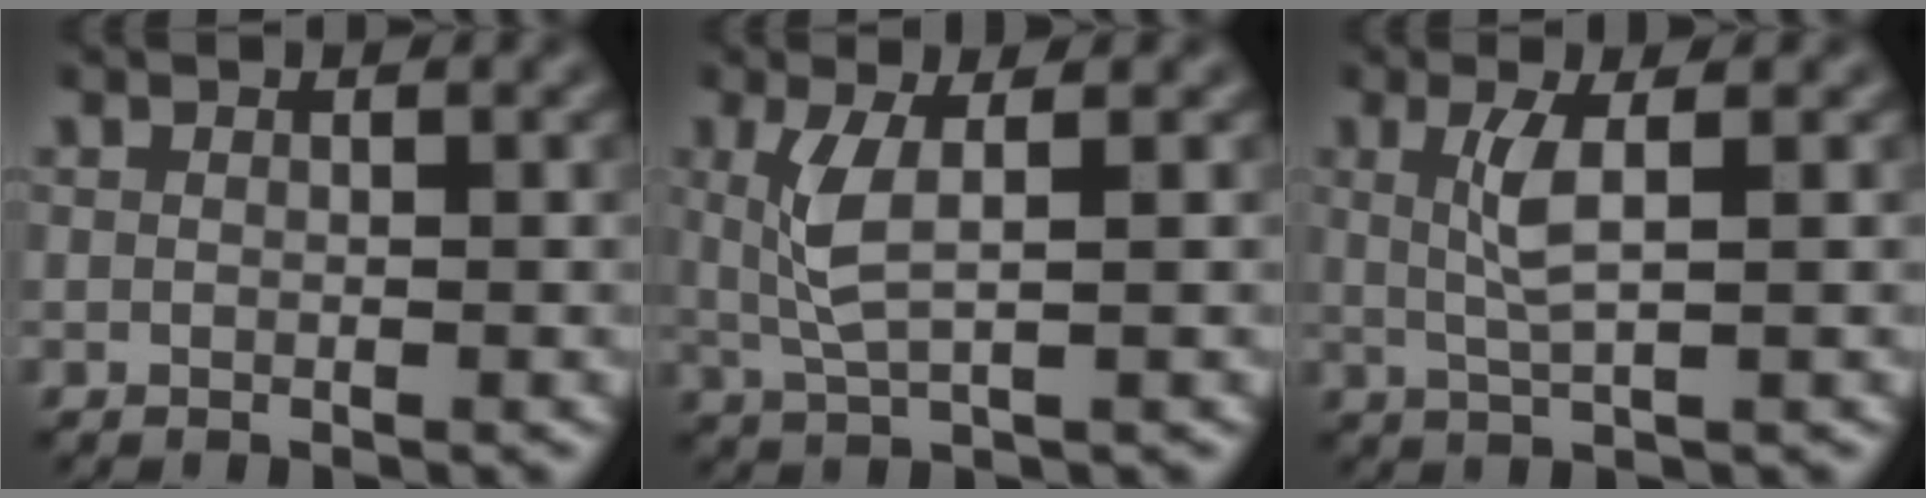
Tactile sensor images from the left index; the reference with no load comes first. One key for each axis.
{"total": 3.0, "fx": 0.1, "fy": 0.7, "fz": 2.9, "tx": -0.066, "ty": -0.001, "tz": 0.015}
{"total": 2.5, "fx": 0.1, "fy": 0.4, "fz": 2.5, "tx": -0.052, "ty": 0.000, "tz": 0.011}